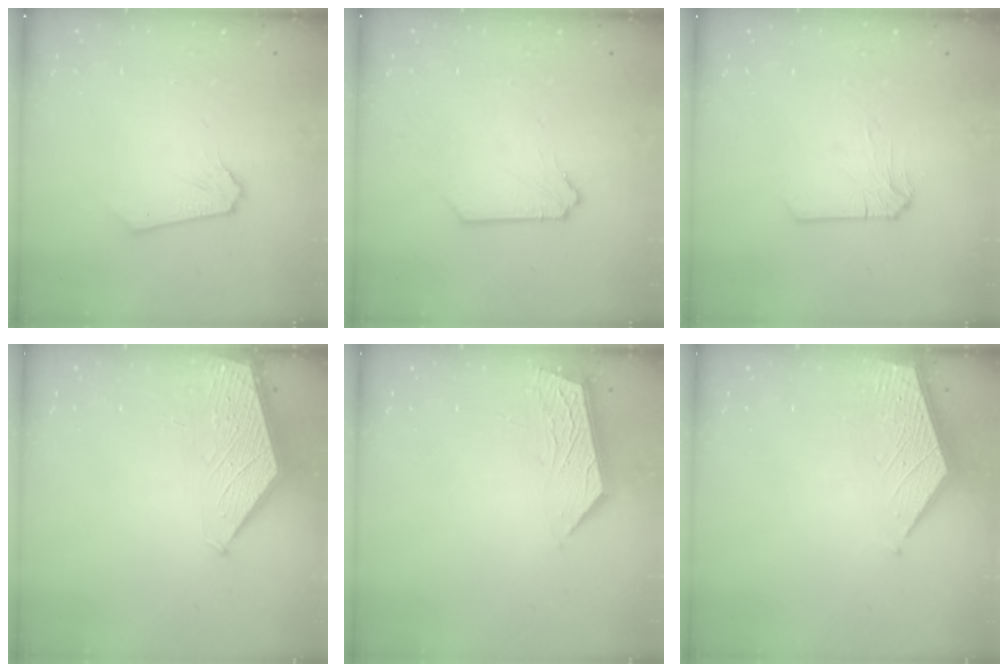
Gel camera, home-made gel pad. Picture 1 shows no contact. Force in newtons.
{"total": 1.4, "press": 1.4, "slide": 0.2}
{"total": 0.0}
{"total": 1.6, "press": 1.6, "slide": 0.2}
{"total": 5.2, "press": 5.2, "slide": 0.1}
{"total": 3.3, "press": 3.3, "slide": 0.4}